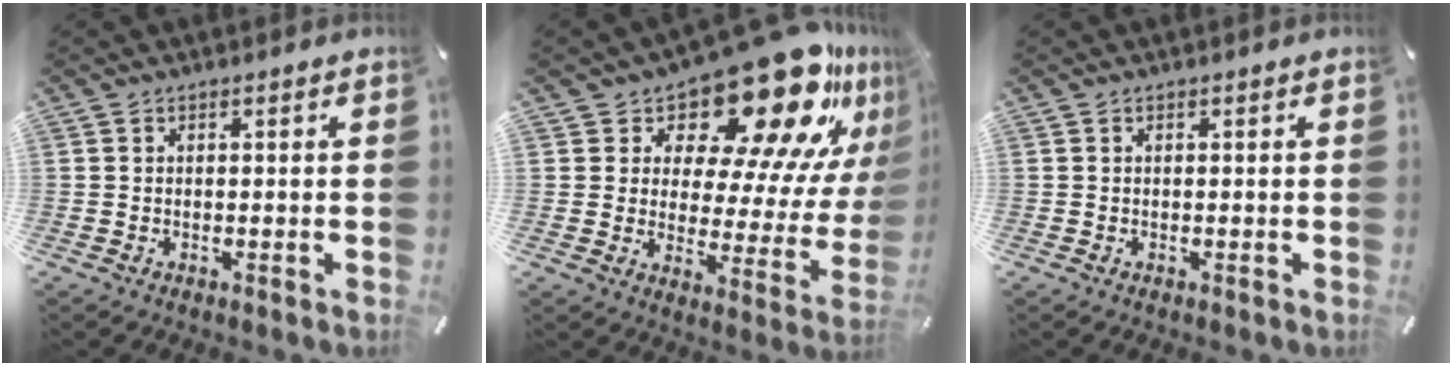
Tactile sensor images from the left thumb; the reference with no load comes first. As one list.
[{"total": 23.6, "force": [17.0, 9.3, 13.5], "torque": [-0.177, -0.143, 0.279]}, {"total": 0.0}]